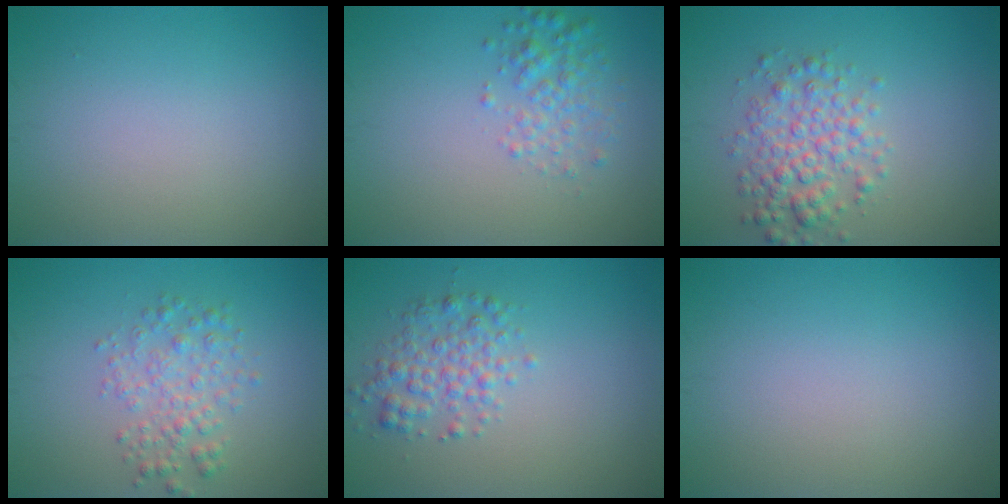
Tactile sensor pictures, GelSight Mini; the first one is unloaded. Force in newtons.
{"total": 2.4, "press": 2.4, "slide": 0.1}
{"total": 4.0, "press": 4.0, "slide": 0.1}
{"total": 2.8, "press": 2.8, "slide": 0.0}
{"total": 2.9, "press": 2.9, "slide": 0.1}
{"total": 0.0}